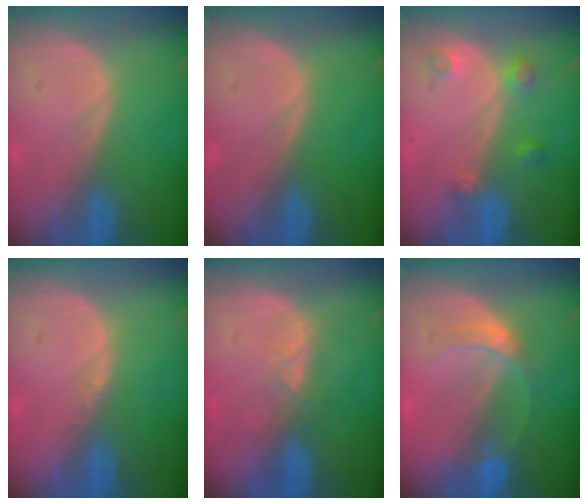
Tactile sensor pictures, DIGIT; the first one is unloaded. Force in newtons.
{"total": 0.0}
{"total": 3.4, "press": 3.0, "slide": 1.5}
{"total": 0.6, "press": 0.5, "slide": 0.4}
{"total": 2.0, "press": 1.9, "slide": 0.7}
{"total": 3.7, "press": 3.6, "slide": 0.3}